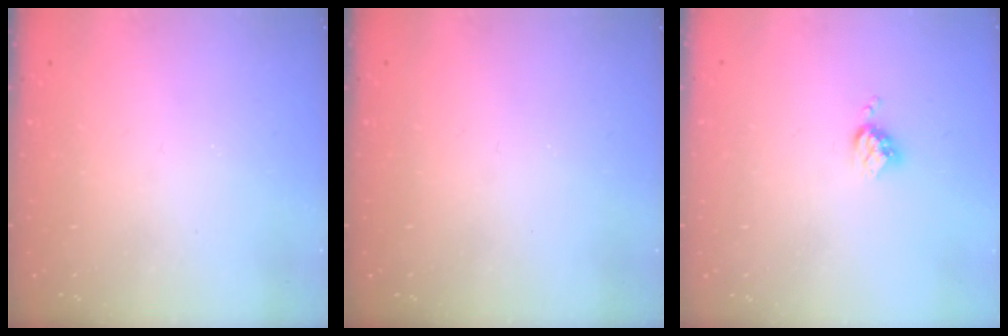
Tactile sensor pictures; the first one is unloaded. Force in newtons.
{"total": 0.0}
{"total": 3.6, "press": 3.6, "slide": 0.4}